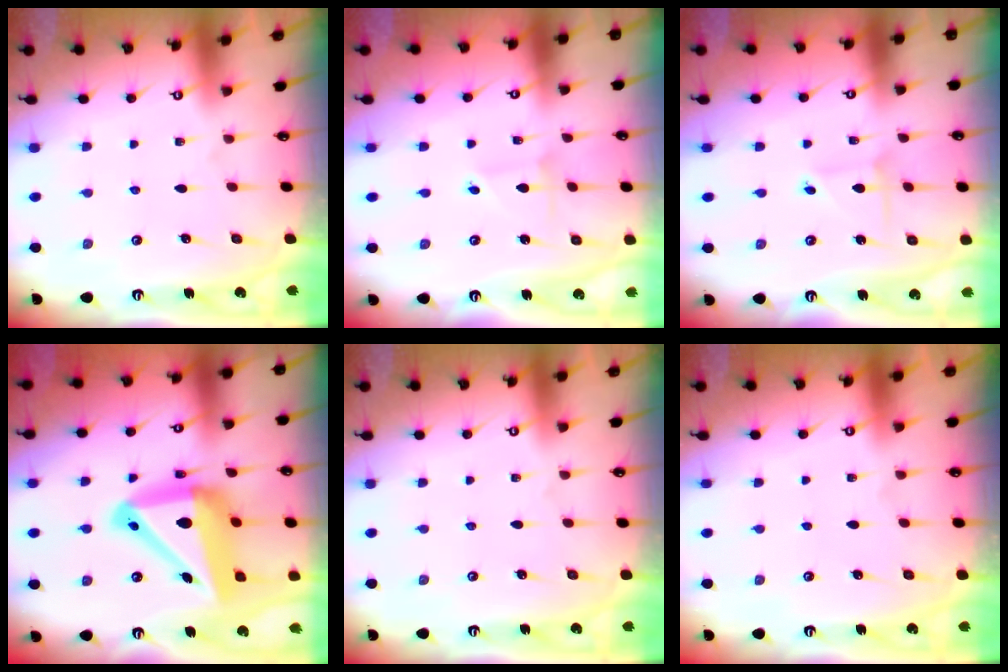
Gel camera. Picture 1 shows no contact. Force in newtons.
{"total": 1.9, "press": 1.9, "slide": 0.1}
{"total": 2.0, "press": 2.0, "slide": 0.3}
{"total": 21.1, "press": 21.0, "slide": 2.4}
{"total": 0.0}
{"total": 0.0}